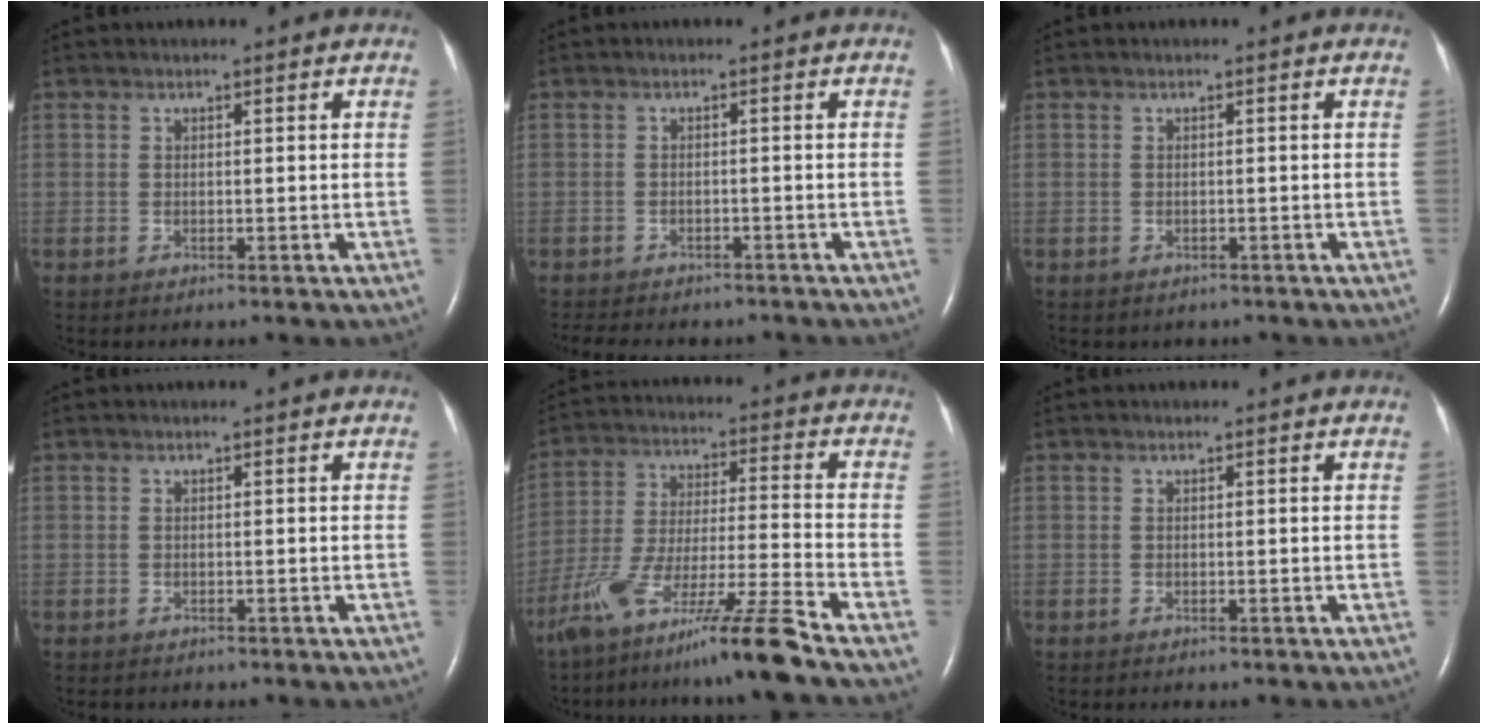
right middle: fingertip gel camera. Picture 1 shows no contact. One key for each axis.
{"total": 9.4, "fx": -8.1, "fy": 3.4, "fz": 3.4, "tx": -0.065, "ty": 0.000, "tz": -0.101}
{"total": 1.0, "fx": -0.7, "fy": 0.7, "fz": 0.1, "tx": -0.006, "ty": 0.002, "tz": -0.006}
{"total": 0.0}
{"total": 14.6, "fx": -11.2, "fy": -2.2, "fz": 9.1, "tx": -0.174, "ty": -0.024, "tz": -0.203}
{"total": 0.0}